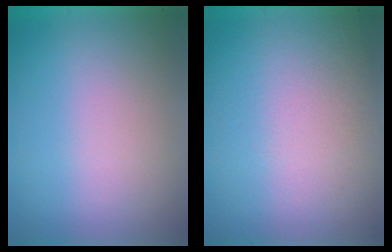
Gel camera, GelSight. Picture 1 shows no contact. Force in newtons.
{"total": 2.8}